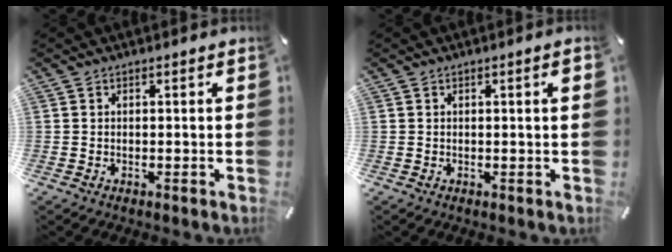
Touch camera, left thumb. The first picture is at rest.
{"total": 1.8, "force": [0.4, 0.2, 1.8], "torque": [-0.033, 0.003, 0.005]}